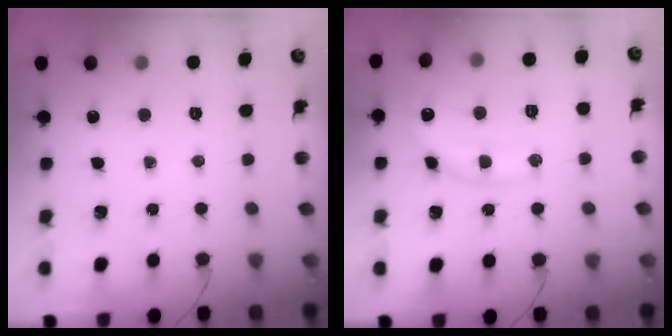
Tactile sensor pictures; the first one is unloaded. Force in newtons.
{"total": 11.8, "press": 11.8, "slide": 0.8}